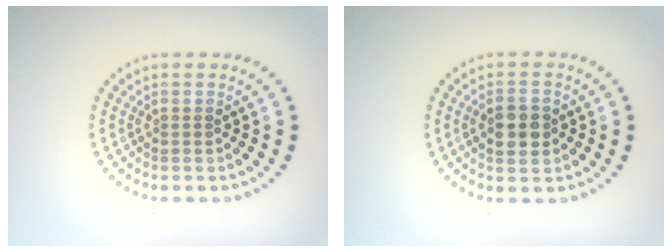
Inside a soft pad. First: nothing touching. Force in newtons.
{"total": 3.3, "press": 3.3, "slide": 0.3}